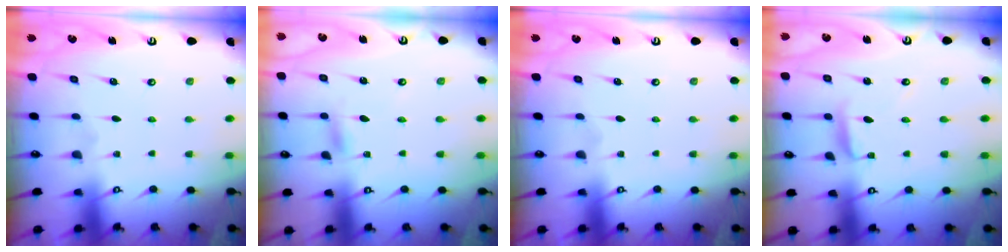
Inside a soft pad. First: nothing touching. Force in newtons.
{"total": 2.9, "press": 2.8, "slide": 0.3}
{"total": 0.0}
{"total": 4.6, "press": 4.5, "slide": 0.3}